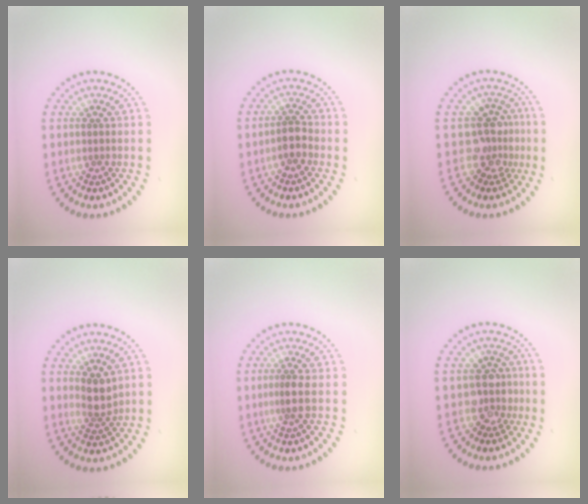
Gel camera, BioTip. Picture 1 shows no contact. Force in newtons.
{"total": 1.9, "press": 1.6, "slide": 0.9}
{"total": 3.3, "press": 2.6, "slide": 2.0}
{"total": 2.5, "press": 2.1, "slide": 1.3}
{"total": 1.9, "press": 1.3, "slide": 1.3}
{"total": 2.8, "press": 2.2, "slide": 1.8}